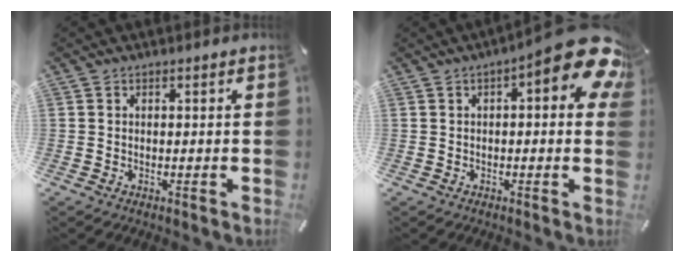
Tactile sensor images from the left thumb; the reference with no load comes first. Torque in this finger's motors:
{"motor_torque": [0.01, 1.01, 1.10, -0.44, 0.18]}